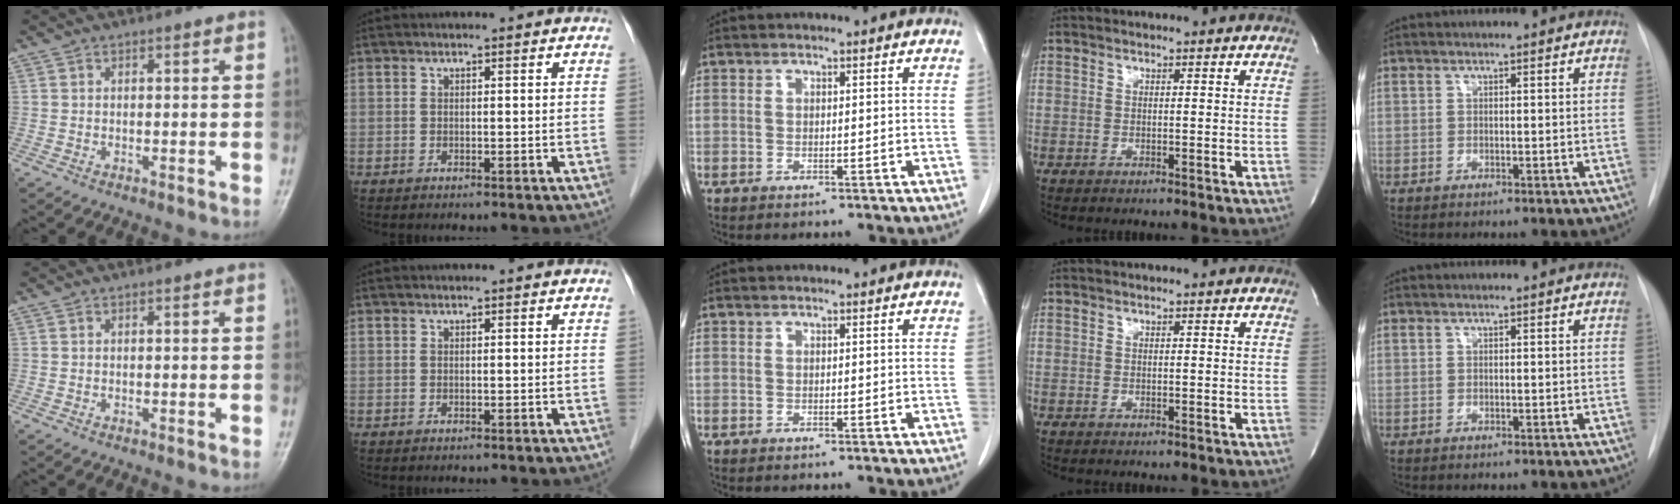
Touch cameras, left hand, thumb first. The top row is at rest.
{}